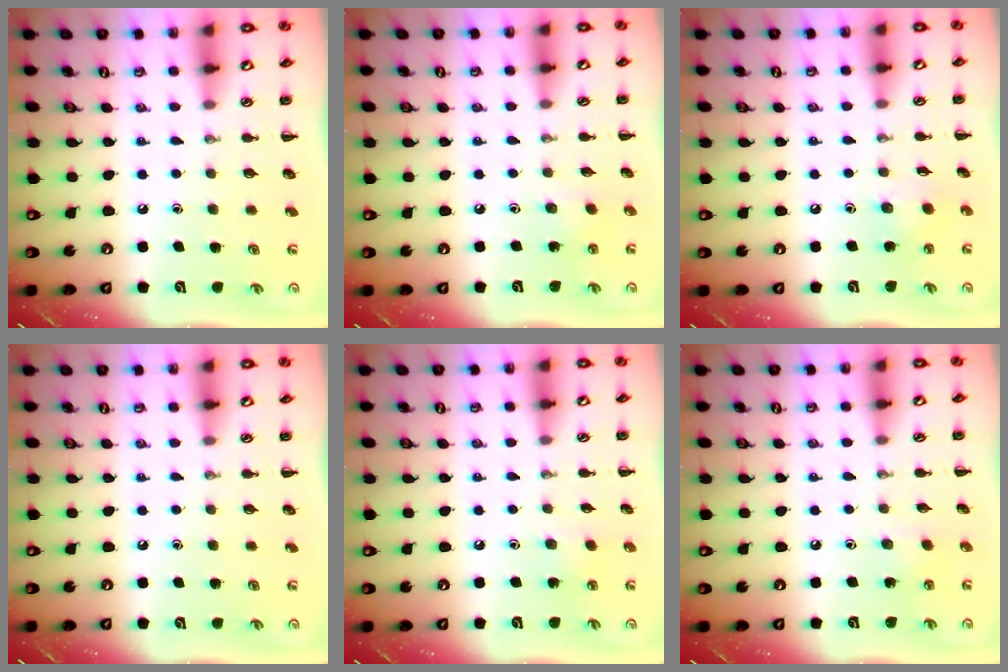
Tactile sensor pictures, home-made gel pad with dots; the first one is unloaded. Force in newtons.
{"total": 1.9, "press": 1.8, "slide": 0.7}
{"total": 4.2, "press": 4.1, "slide": 0.7}
{"total": 0.0}
{"total": 5.2, "press": 5.1, "slide": 1.3}
{"total": 1.9, "press": 1.8, "slide": 0.7}